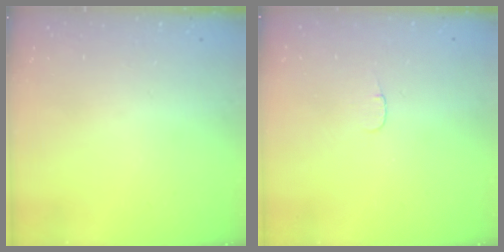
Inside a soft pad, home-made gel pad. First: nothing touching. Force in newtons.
{"total": 3.1, "press": 3.1, "slide": 0.3}